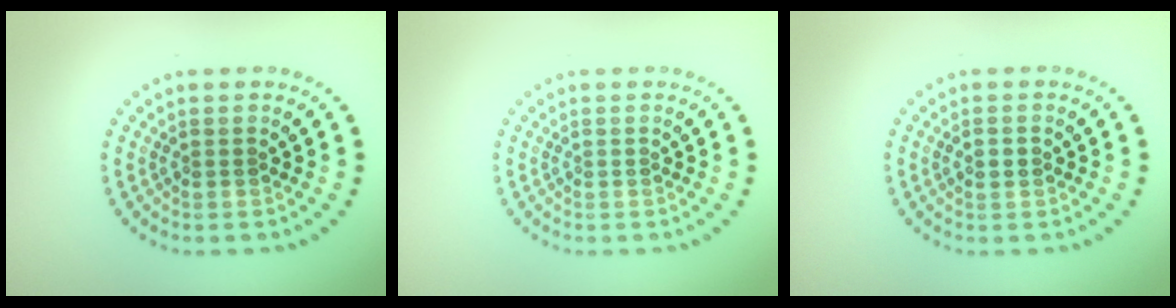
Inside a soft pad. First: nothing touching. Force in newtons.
{"total": 0.0}
{"total": 1.0, "press": 1.0, "slide": 0.2}